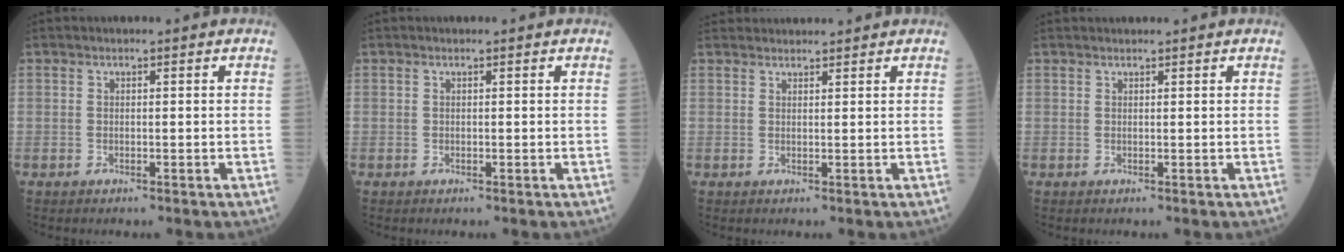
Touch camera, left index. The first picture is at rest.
{"total": 0.0}
{"total": 5.8, "force": [5.6, 0.7, 1.1], "torque": [-0.013, 0.037, 0.076]}
{"total": 2.0, "force": [2.0, 0.0, 0.5], "torque": [-0.007, 0.019, 0.031]}